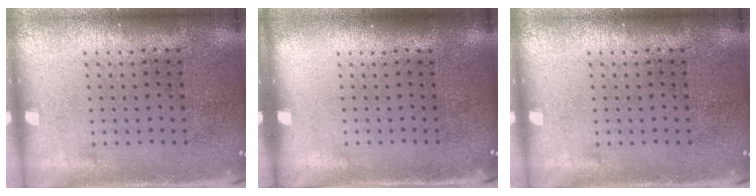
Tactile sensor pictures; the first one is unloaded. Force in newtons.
{"total": 0.0}
{"total": 0.0}